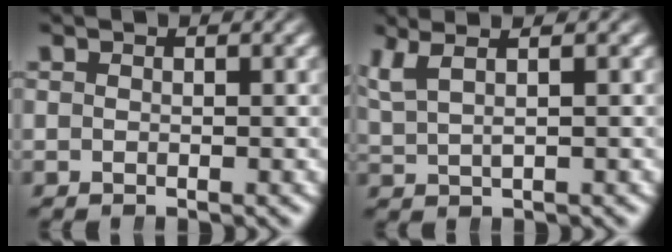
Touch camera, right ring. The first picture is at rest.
{"total": 4.5, "force": [2.4, 2.1, 3.3], "torque": [-0.064, 0.012, 0.041]}